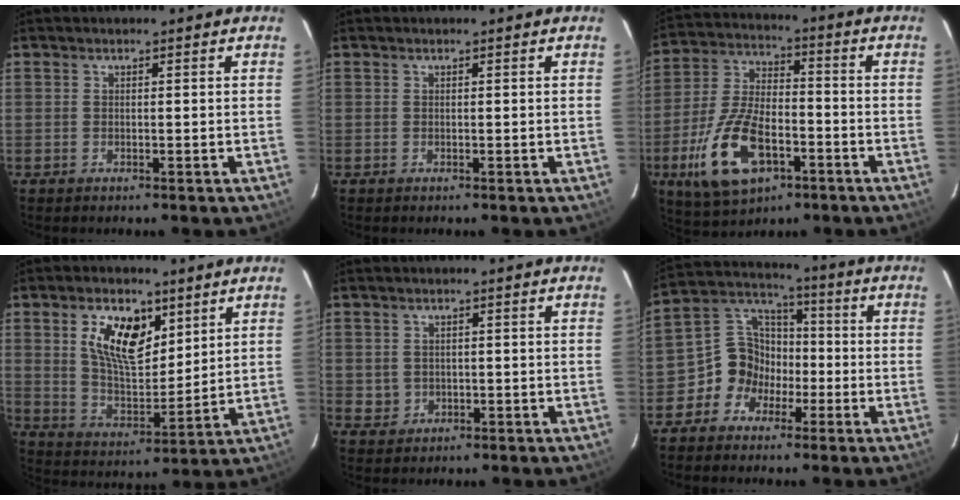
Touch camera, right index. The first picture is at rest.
{"total": 0.0}
{"total": 16.7, "force": [-7.2, 8.2, 12.7], "torque": [-0.276, -0.011, -0.125]}
{"total": 12.1, "force": [5.4, 6.2, 8.8], "torque": [-0.161, 0.008, 0.107]}
{"total": 2.4, "force": [0.0, 2.4, 0.3], "torque": [-0.005, 0.005, 0.008]}
{"total": 9.0, "force": [-3.9, 7.9, 2.1], "torque": [-0.042, 0.046, -0.078]}